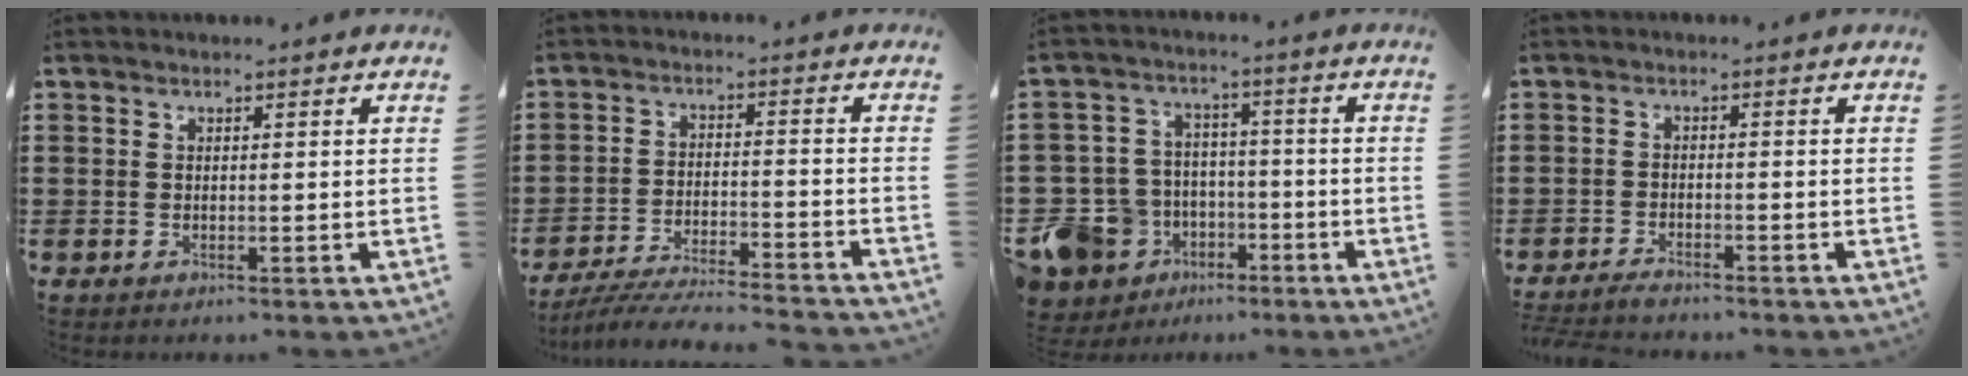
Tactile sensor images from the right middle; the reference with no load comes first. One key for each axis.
{"total": 6.1, "fx": -5.9, "fy": 0.1, "fz": 1.7, "tx": -0.036, "ty": -0.007, "tz": -0.116}
{"total": 9.6, "fx": -5.1, "fy": 7.8, "fz": 2.5, "tx": -0.096, "ty": 0.022, "tz": -0.095}
{"total": 2.1, "fx": -2.0, "fy": 0.3, "fz": 0.5, "tx": -0.019, "ty": 0.000, "tz": -0.043}